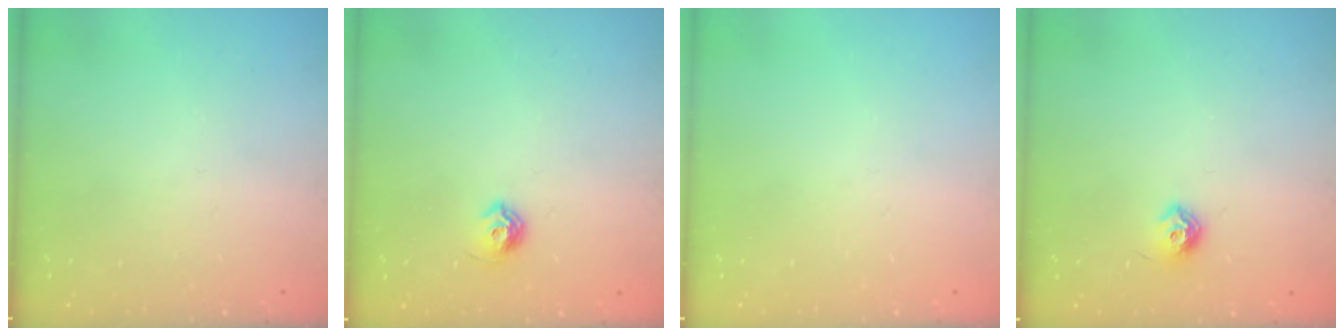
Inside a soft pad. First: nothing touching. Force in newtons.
{"total": 6.1, "press": 6.0, "slide": 1.1}
{"total": 0.0}
{"total": 7.9, "press": 7.8, "slide": 0.9}